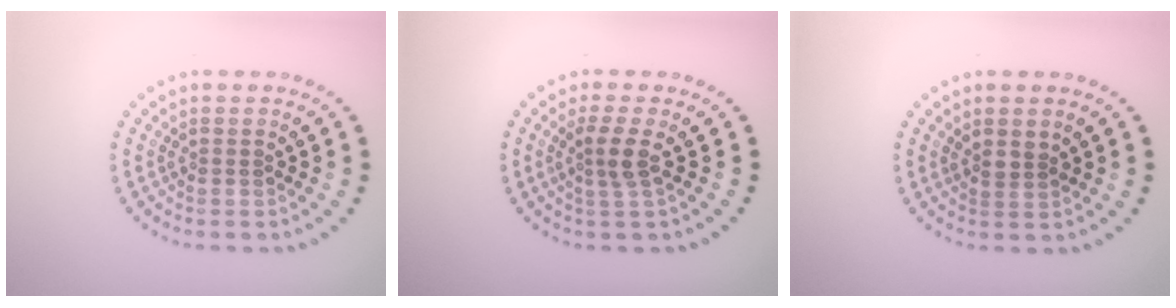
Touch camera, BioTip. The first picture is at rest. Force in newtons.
{"total": 2.2, "press": 1.8, "slide": 1.3}
{"total": 1.5, "press": 1.4, "slide": 0.7}